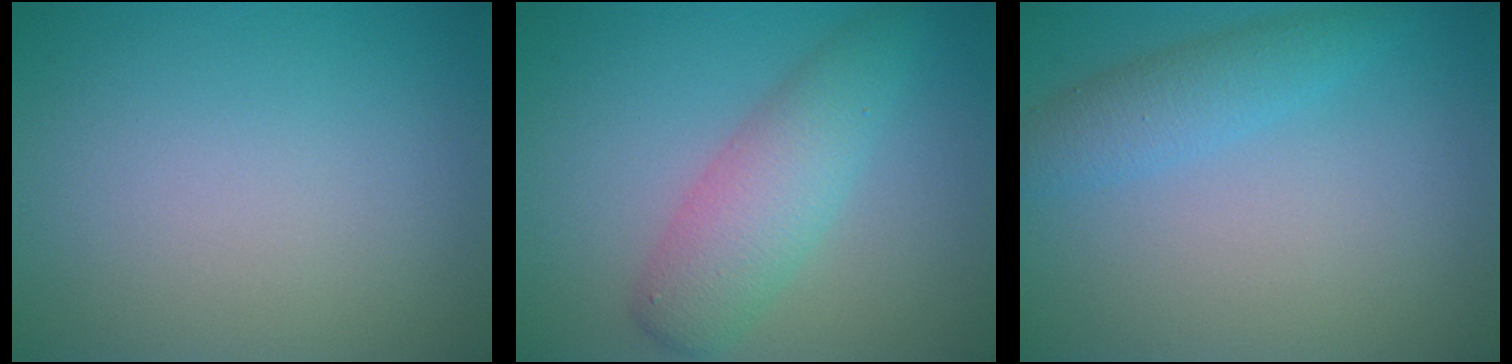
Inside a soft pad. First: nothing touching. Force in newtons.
{"total": 4.5, "press": 4.5, "slide": 0.1}
{"total": 2.7, "press": 2.7, "slide": 0.0}